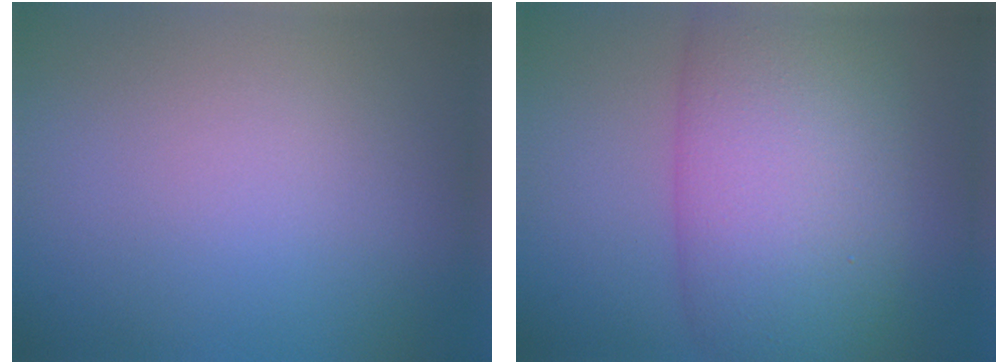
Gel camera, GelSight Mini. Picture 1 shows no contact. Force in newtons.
{"total": 11.4, "press": 11.4, "slide": 0.2}